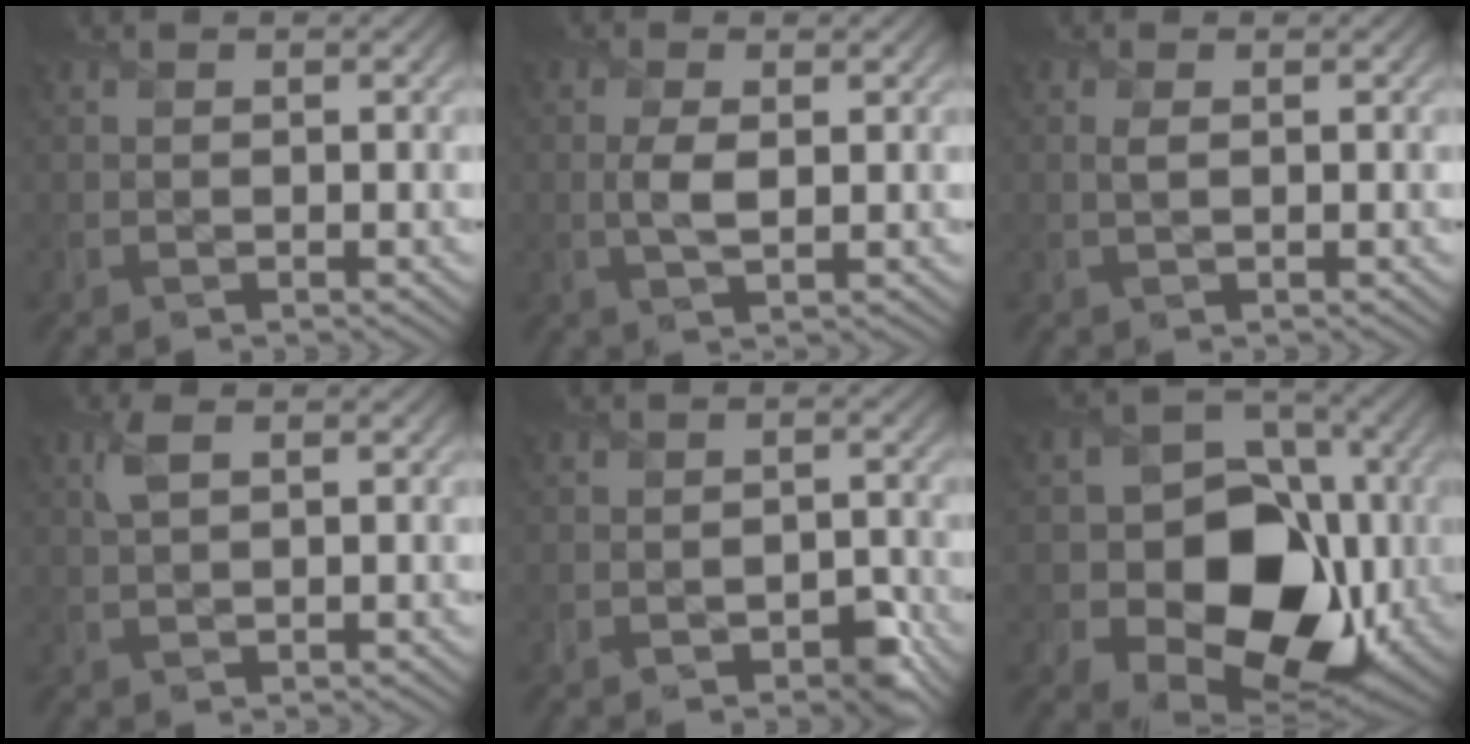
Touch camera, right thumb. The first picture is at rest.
{"total": 2.8, "force": [0.3, 1.1, 2.5], "torque": [-0.063, 0.000, 0.004]}
{"total": 1.1, "force": [0.3, 0.3, 1.0], "torque": [-0.026, 0.003, 0.005]}
{"total": 2.2, "force": [1.0, 0.8, 1.8], "torque": [-0.047, 0.008, 0.017]}
{"total": 3.2, "force": [-1.7, 2.1, 1.5], "torque": [-0.017, -0.003, -0.029]}
{"total": 15.0, "force": [-2.6, 11.2, 9.7], "torque": [-0.138, -0.014, -0.063]}